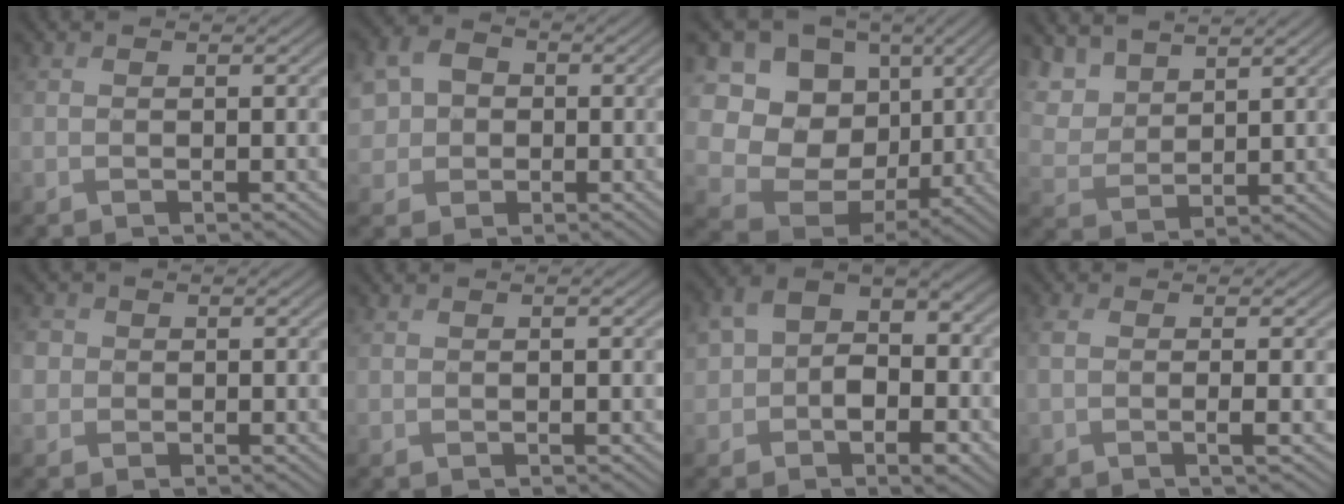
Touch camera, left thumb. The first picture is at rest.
{"total": 6.8, "force": [0.6, 6.0, 3.0], "torque": [-0.084, 0.007, 0.002]}
{"total": 15.1, "force": [2.8, 12.4, 8.1], "torque": [-0.223, -0.002, 0.058]}
{"total": 5.8, "force": [4.8, 2.4, 2.1], "torque": [-0.065, 0.001, 0.107]}
{"total": 2.9, "force": [0.7, 2.7, 0.8], "torque": [-0.036, 0.007, 0.005]}
{"total": 0.6, "force": [0.6, -0.1, 0.2], "torque": [0.001, 0.001, 0.012]}
{"total": 9.1, "force": [-0.9, 6.8, 6.0], "torque": [-0.112, -0.001, -0.027]}
{"total": 2.1, "force": [0.3, 0.0, 2.1], "torque": [-0.044, 0.000, 0.002]}